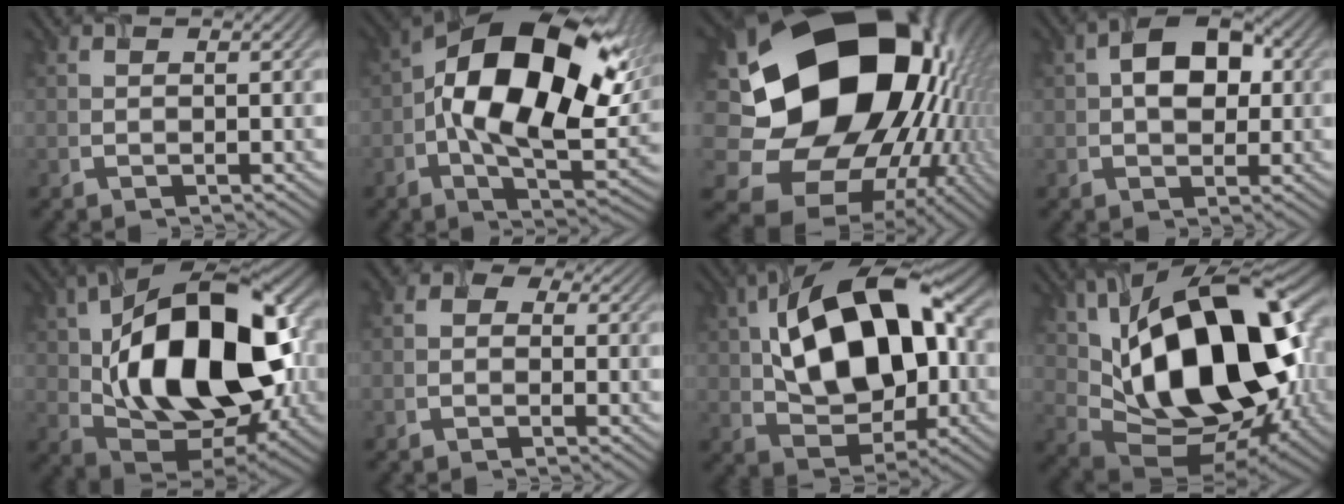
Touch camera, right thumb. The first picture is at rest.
{"total": 18.4, "force": [1.6, 9.8, 15.5], "torque": [-0.266, 0.002, 0.019]}
{"total": 22.1, "force": [-0.2, 17.5, 13.6], "torque": [-0.298, -0.066, 0.042]}
{"total": 6.5, "force": [1.0, 4.3, 4.7], "torque": [-0.068, 0.011, 0.008]}
{"total": 19.1, "force": [1.8, 11.4, 15.3], "torque": [-0.264, 0.006, 0.030]}
{"total": 2.7, "force": [0.2, 2.2, 1.5], "torque": [-0.025, 0.008, -0.011]}
{"total": 16.4, "force": [2.3, 9.9, 12.8], "torque": [-0.223, 0.025, 0.038]}
{"total": 20.2, "force": [4.0, 11.5, 16.1], "torque": [-0.288, 0.007, 0.069]}